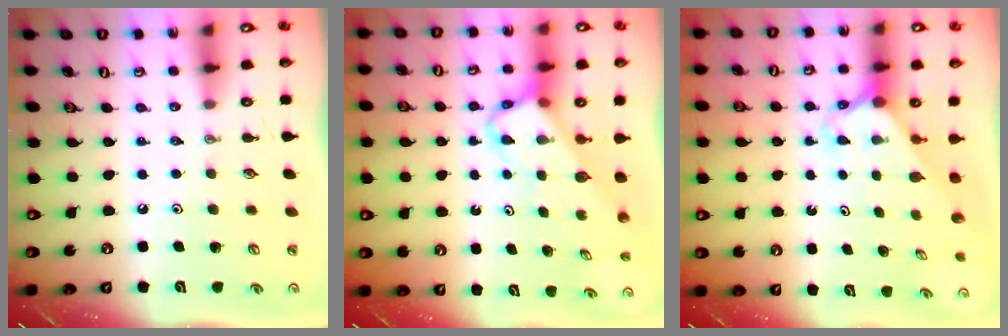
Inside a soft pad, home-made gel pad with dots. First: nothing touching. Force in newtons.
{"total": 3.9, "press": 3.9, "slide": 0.2}
{"total": 2.3, "press": 2.3, "slide": 0.2}